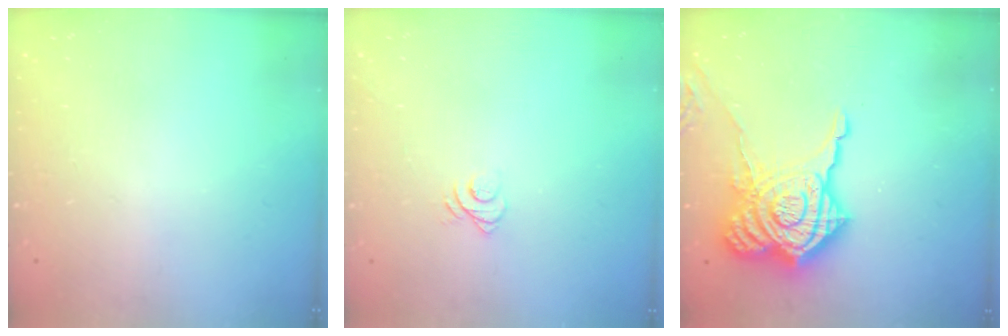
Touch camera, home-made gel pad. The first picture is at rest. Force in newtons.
{"total": 6.7, "press": 6.7, "slide": 0.5}
{"total": 21.6, "press": 21.5, "slide": 1.9}